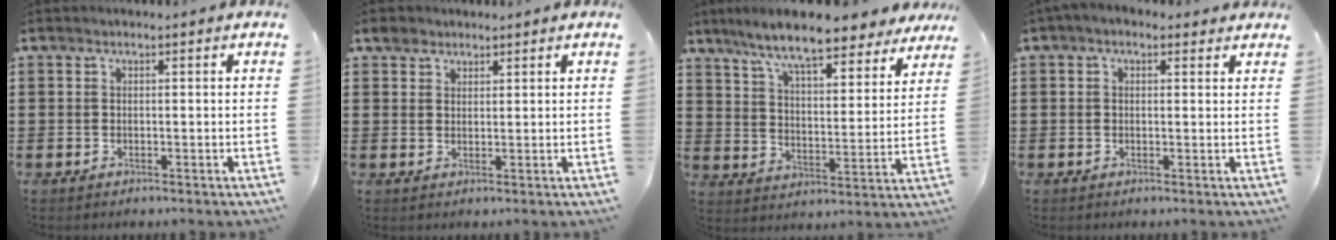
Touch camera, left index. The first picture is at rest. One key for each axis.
{"total": 2.6, "fx": 2.0, "fy": 1.6, "fz": 0.3, "tx": -0.007, "ty": 0.005, "tz": 0.038}
{"total": 9.7, "fx": 8.5, "fy": 0.9, "fz": 4.7, "tx": -0.123, "ty": -0.040, "tz": 0.147}
{"total": 1.9, "fx": 1.0, "fy": 1.2, "fz": 1.0, "tx": -0.023, "ty": 0.009, "tz": 0.017}